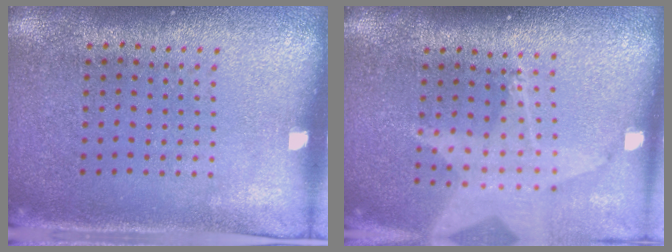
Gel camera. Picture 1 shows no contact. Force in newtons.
{"total": 2.0, "press": 1.6, "slide": 1.3}